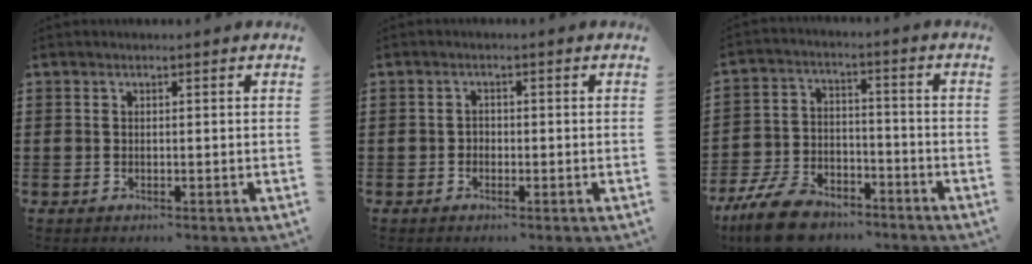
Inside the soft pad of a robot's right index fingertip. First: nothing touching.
{"total": 1.0, "force": [-0.7, 0.7, 0.3], "torque": [-0.008, 0.000, -0.015]}
{"total": 10.4, "force": [-8.6, 3.9, 4.4], "torque": [-0.106, 0.029, -0.169]}